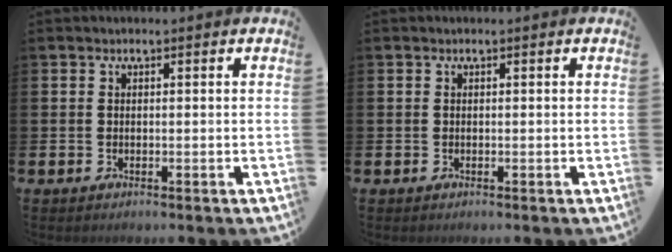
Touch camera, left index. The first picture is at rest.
{"total": 0.0}